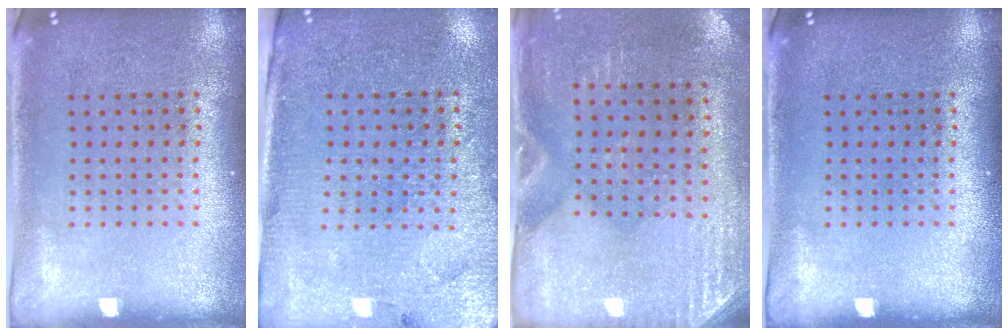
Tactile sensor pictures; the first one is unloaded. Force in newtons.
{"total": 3.1, "press": 3.0, "slide": 1.0}
{"total": 2.8, "press": 2.5, "slide": 1.3}
{"total": 0.0}